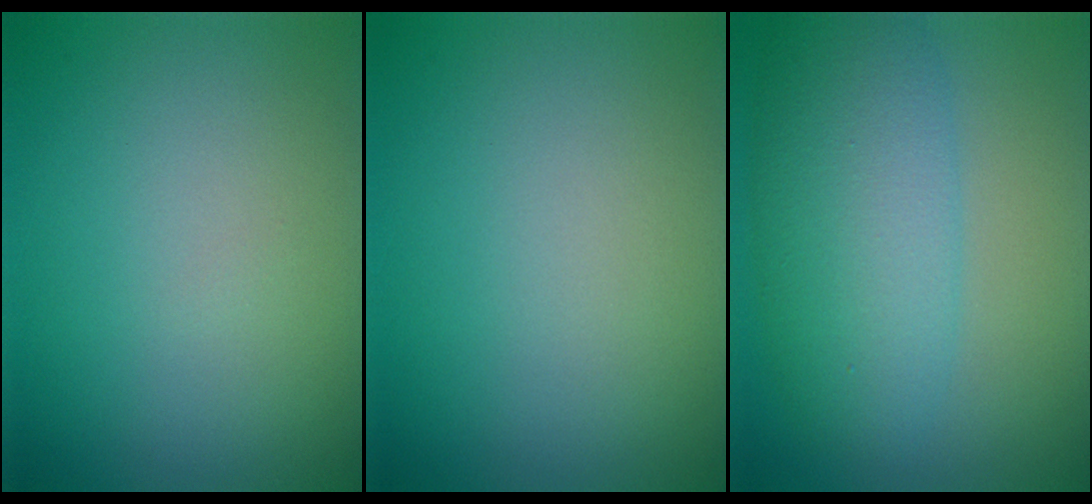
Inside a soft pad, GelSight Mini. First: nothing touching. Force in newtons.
{"total": 0.0}
{"total": 6.9, "press": 6.9, "slide": 0.2}